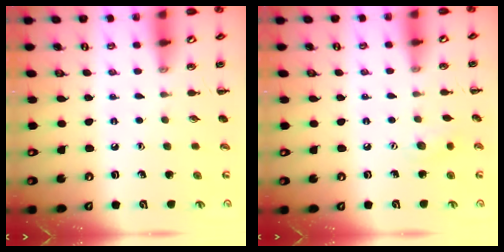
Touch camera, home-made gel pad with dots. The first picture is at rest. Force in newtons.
{"total": 6.5, "press": 6.3, "slide": 1.4}